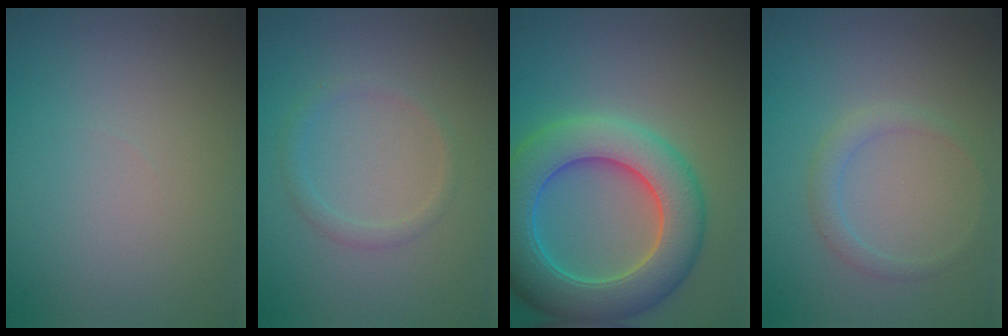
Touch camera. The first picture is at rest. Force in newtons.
{"total": 1.4, "press": 1.4, "slide": 0.1}
{"total": 9.2, "press": 9.2, "slide": 0.2}
{"total": 1.6, "press": 1.6, "slide": 0.2}